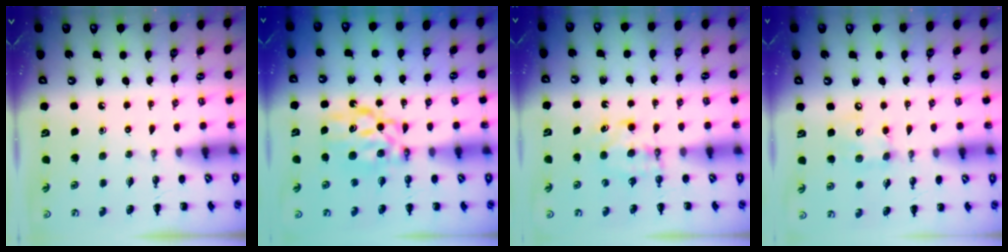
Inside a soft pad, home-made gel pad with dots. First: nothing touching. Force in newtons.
{"total": 8.1, "press": 8.0, "slide": 1.2}
{"total": 5.2, "press": 5.2, "slide": 0.6}
{"total": 6.0, "press": 5.9, "slide": 0.8}